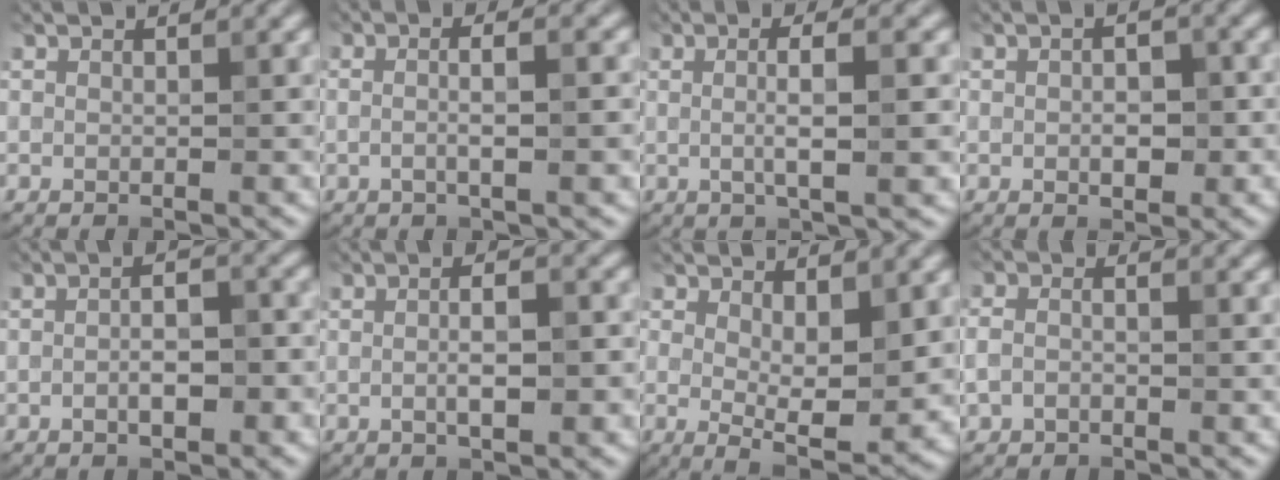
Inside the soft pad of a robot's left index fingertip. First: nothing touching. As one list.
[{"total": 4.0, "force": [-0.1, 1.2, 3.8], "torque": [-0.052, 0.002, -0.008]}, {"total": 4.6, "force": [0.2, 1.1, 4.4], "torque": [-0.072, 0.002, 0.002]}, {"total": 3.0, "force": [-0.3, 1.6, 2.6], "torque": [-0.038, -0.001, -0.003]}, {"total": 4.0, "force": [-1.0, 1.5, 3.6], "torque": [-0.057, 0.001, -0.015]}, {"total": 3.9, "force": [-0.3, 1.2, 3.7], "torque": [-0.057, 0.000, -0.006]}, {"total": 5.2, "force": [0.5, 2.0, 4.8], "torque": [-0.077, -0.015, 0.013]}, {"total": 2.2, "force": [-0.8, 1.4, 1.5], "torque": [-0.034, 0.001, -0.019]}]